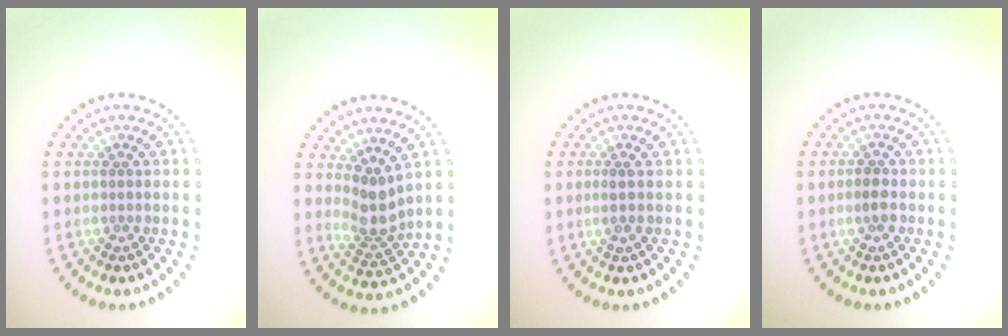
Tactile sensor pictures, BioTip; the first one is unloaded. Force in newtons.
{"total": 2.6, "press": 1.9, "slide": 1.7}
{"total": 0.9, "press": 0.5, "slide": 0.8}
{"total": 1.3, "press": 1.2, "slide": 0.4}